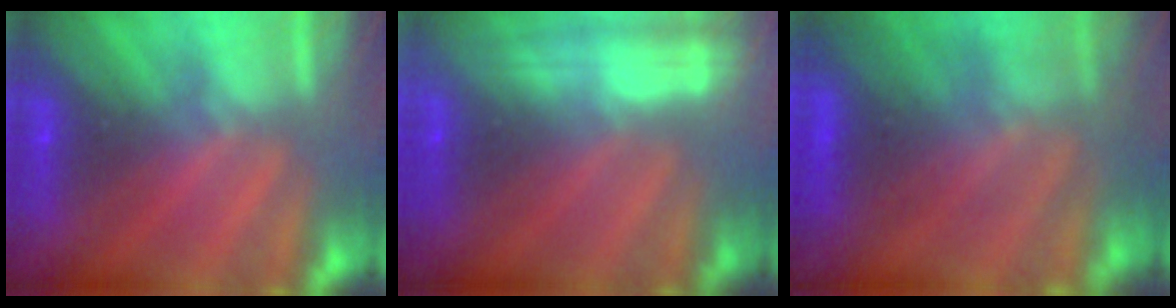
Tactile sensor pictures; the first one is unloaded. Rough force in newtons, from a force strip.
{"total": 2.9}
{"total": 4.5}